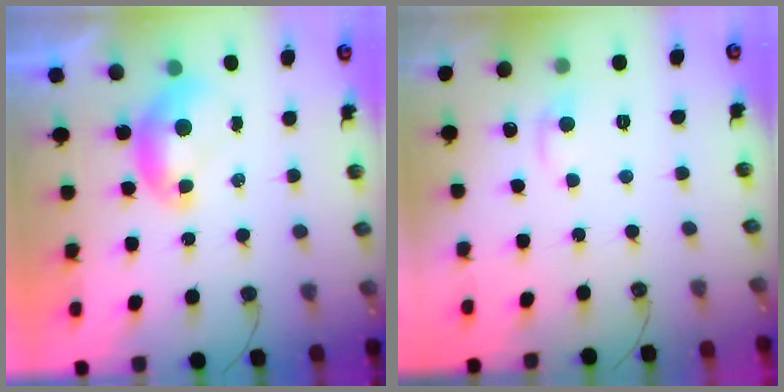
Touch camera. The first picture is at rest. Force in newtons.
{"total": 1.8, "press": 1.5, "slide": 0.9}